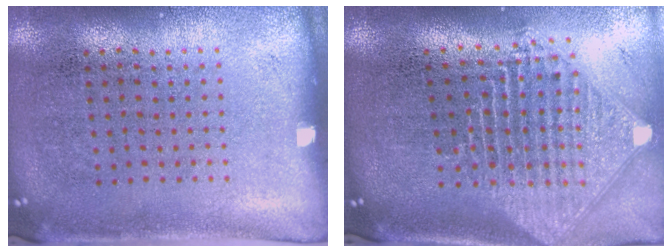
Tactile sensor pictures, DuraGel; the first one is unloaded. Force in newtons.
{"total": 2.3, "press": 1.8, "slide": 1.5}